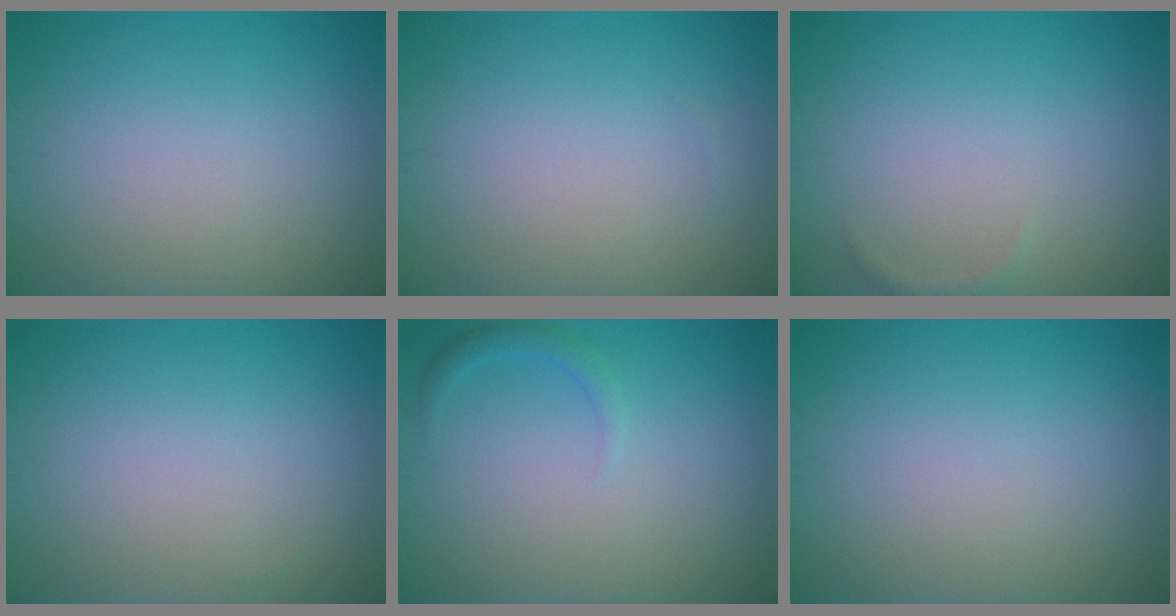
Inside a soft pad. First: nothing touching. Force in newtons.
{"total": 0.0}
{"total": 0.5, "press": 0.5, "slide": 0.1}
{"total": 0.0}
{"total": 1.2, "press": 1.2, "slide": 0.1}
{"total": 0.0}